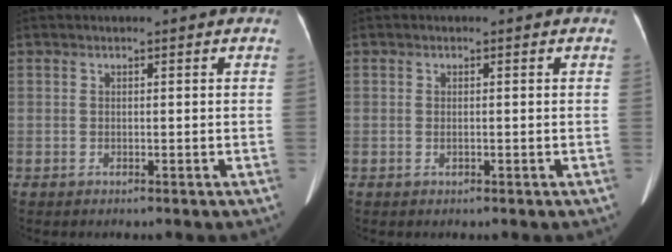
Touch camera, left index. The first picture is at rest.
{"total": 0.6, "force": [-0.1, 0.2, 0.5], "torque": [-0.015, -0.002, 0.000]}